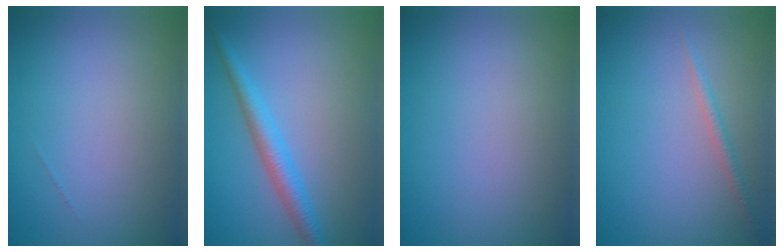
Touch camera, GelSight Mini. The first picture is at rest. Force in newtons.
{"total": 3.0, "press": 3.0, "slide": 0.2}
{"total": 0.0}
{"total": 1.1, "press": 1.1, "slide": 0.0}